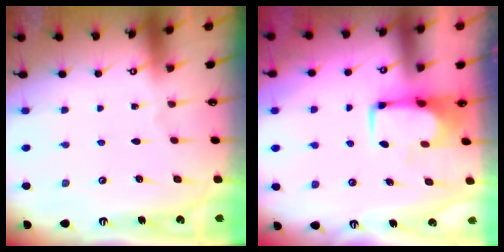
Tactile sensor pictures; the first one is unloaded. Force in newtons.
{"total": 0.5, "press": 0.5, "slide": 0.2}